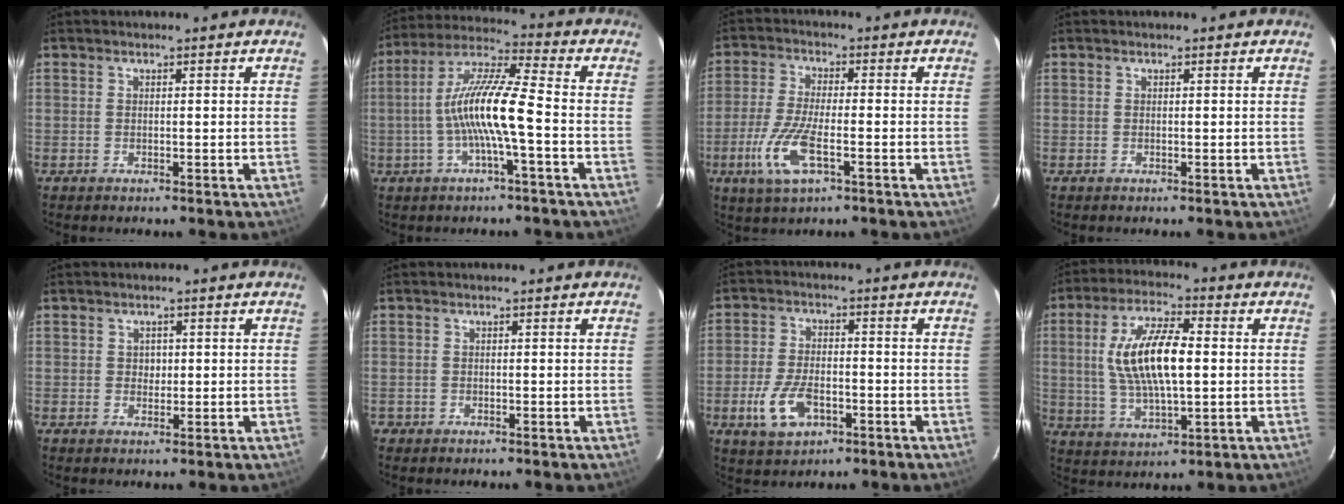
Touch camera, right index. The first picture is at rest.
{"total": 12.0, "force": [-2.5, 0.9, 11.7], "torque": [-0.231, 0.015, -0.051]}
{"total": 9.5, "force": [-3.7, 2.8, 8.3], "torque": [-0.184, -0.012, -0.073]}
{"total": 0.0}
{"total": 1.6, "force": [0.1, 1.6, 0.4], "torque": [-0.002, 0.005, 0.002]}
{"total": 1.1, "force": [-0.6, 0.9, -0.1], "torque": [-0.002, 0.004, -0.010]}
{"total": 9.0, "force": [-3.7, 5.1, 6.5], "torque": [-0.145, -0.002, -0.060]}
{"total": 13.6, "force": [1.1, 5.1, 12.6], "torque": [-0.245, 0.009, 0.025]}